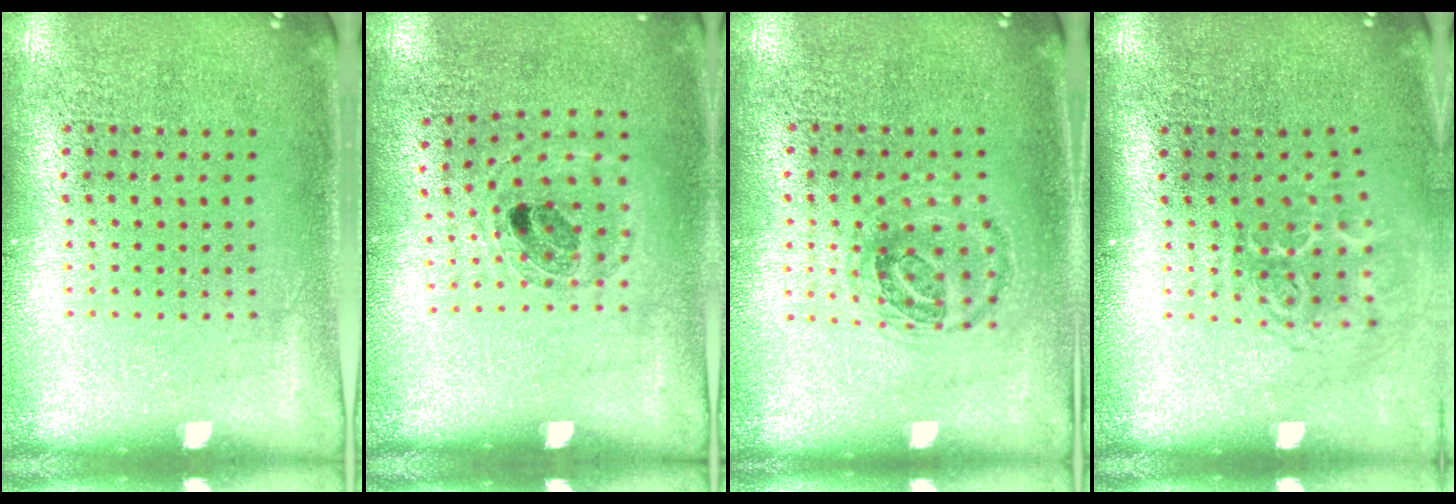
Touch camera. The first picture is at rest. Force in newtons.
{"total": 0.8, "press": 0.8, "slide": 0.3}
{"total": 1.0, "press": 0.9, "slide": 0.3}
{"total": 1.8, "press": 1.2, "slide": 1.4}